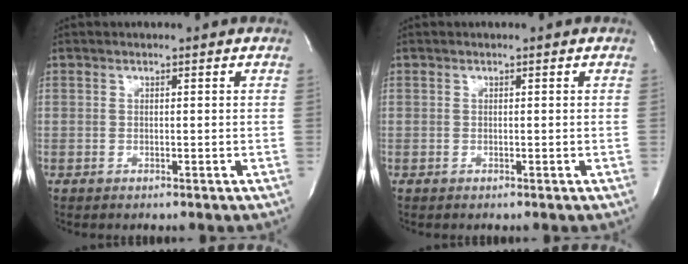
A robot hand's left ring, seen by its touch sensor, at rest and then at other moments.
{"total": 0.0}